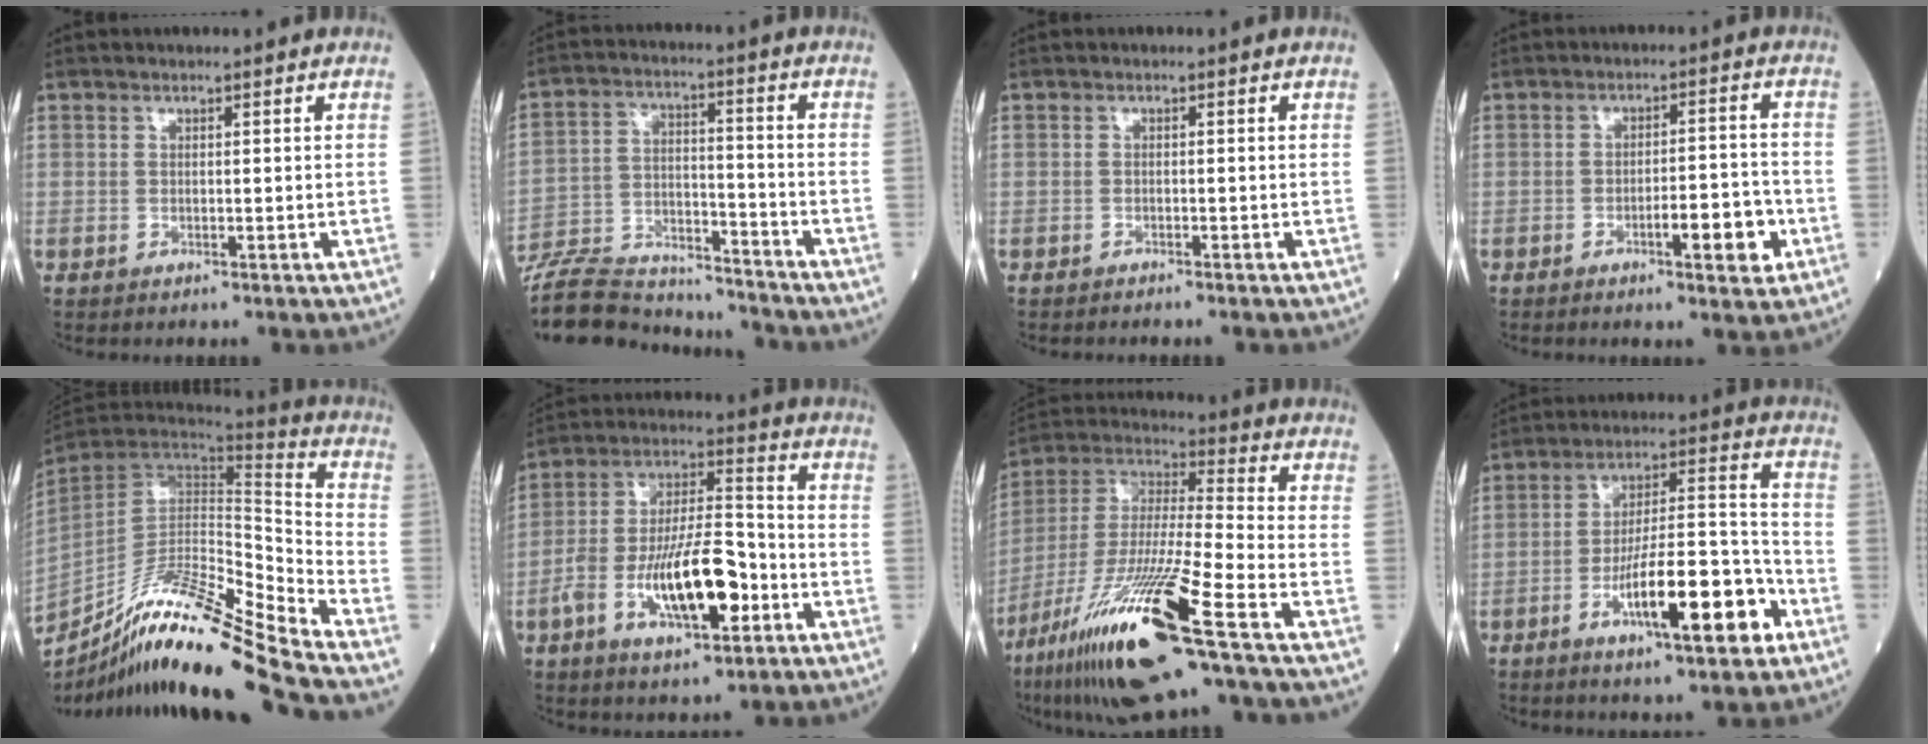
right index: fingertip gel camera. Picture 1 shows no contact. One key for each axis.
{"total": 18.6, "fx": -17.7, "fy": 3.4, "fz": 4.4, "tx": -0.103, "ty": 0.012, "tz": -0.285}
{"total": 1.8, "fx": -1.7, "fy": 0.2, "fz": 0.7, "tx": -0.011, "ty": -0.001, "tz": -0.020}
{"total": 6.5, "fx": -2.7, "fy": 1.3, "fz": 5.8, "tx": -0.082, "ty": 0.003, "tz": -0.038}
{"total": 22.4, "fx": -18.5, "fy": -1.3, "fz": 12.5, "tx": -0.226, "ty": -0.027, "tz": -0.332}
{"total": 15.1, "fx": -5.3, "fy": 4.7, "fz": 13.3, "tx": -0.251, "ty": 0.009, "tz": -0.091}
{"total": 22.6, "fx": -12.4, "fy": 1.3, "fz": 18.8, "tx": -0.382, "ty": -0.054, "tz": -0.229}
{"total": 15.0, "fx": -6.6, "fy": 2.7, "fz": 13.2, "tx": -0.217, "ty": 0.010, "tz": -0.104}